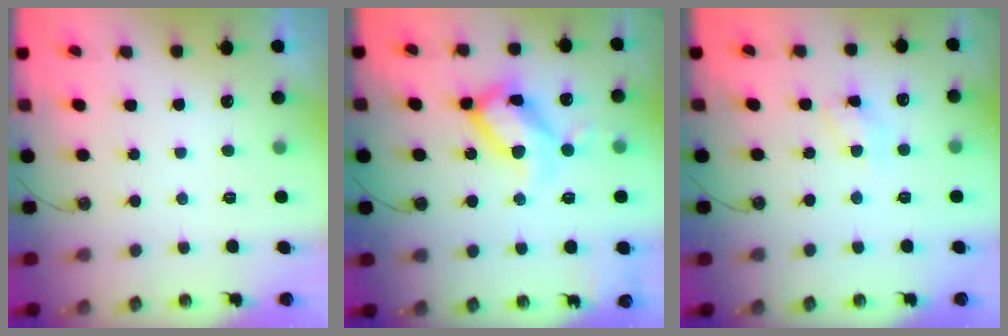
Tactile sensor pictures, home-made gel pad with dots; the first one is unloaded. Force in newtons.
{"total": 17.7, "press": 17.6, "slide": 1.6}
{"total": 5.8, "press": 5.8, "slide": 0.4}